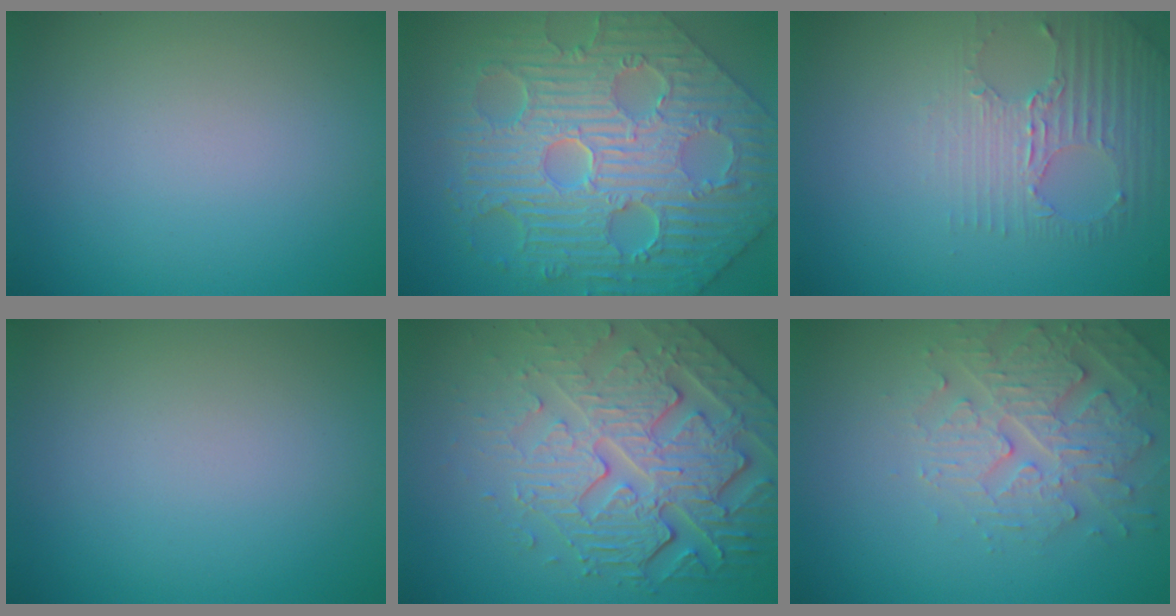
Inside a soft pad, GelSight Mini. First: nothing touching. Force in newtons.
{"total": 11.5, "press": 7.9, "slide": 8.4}
{"total": 2.8, "press": 2.4, "slide": 1.4}
{"total": 0.0}
{"total": 8.3, "press": 5.8, "slide": 6.0}
{"total": 4.2, "press": 4.1, "slide": 0.8}